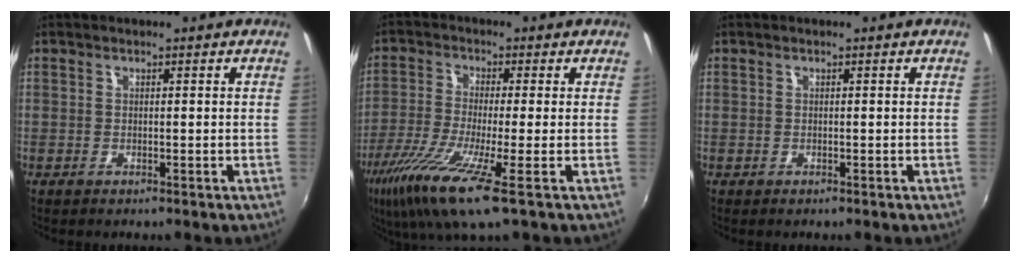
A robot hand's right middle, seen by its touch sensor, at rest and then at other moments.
{"total": 12.2, "force": [-6.3, 0.8, 10.4], "torque": [-0.231, -0.039, -0.124]}
{"total": 0.0}